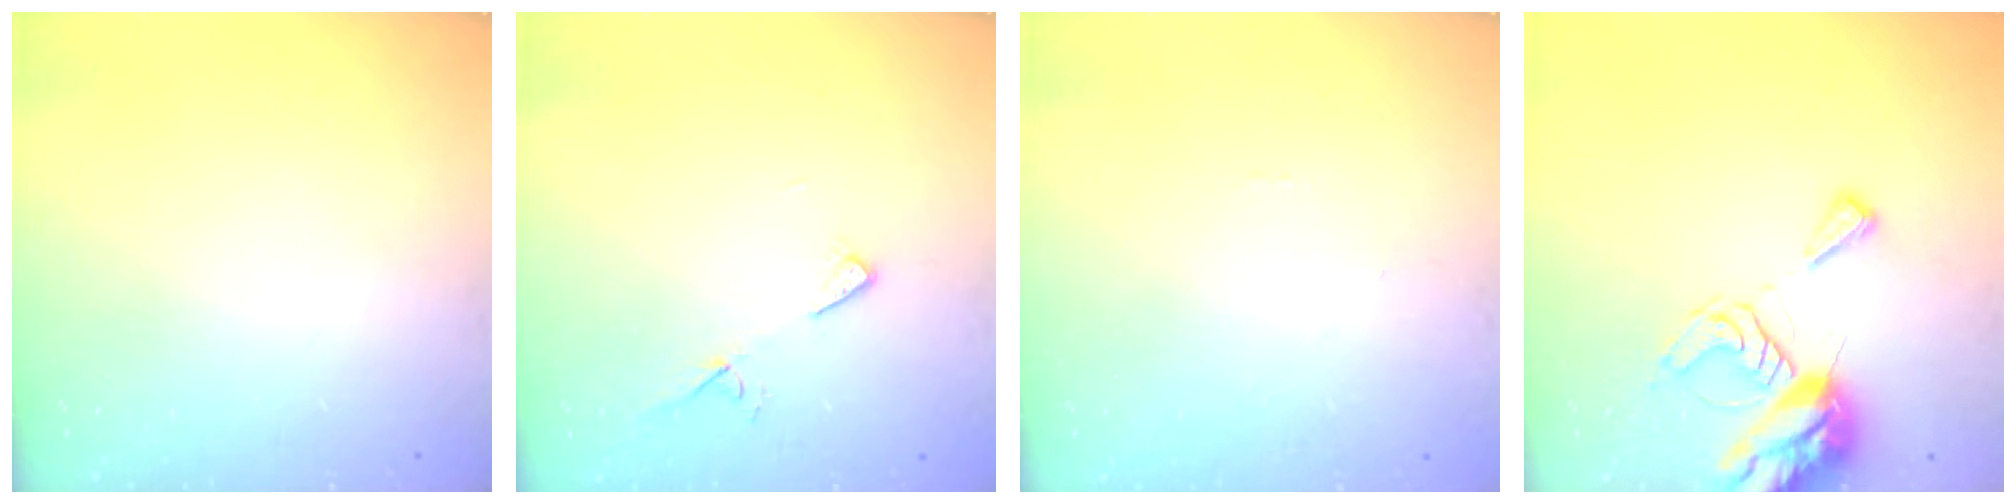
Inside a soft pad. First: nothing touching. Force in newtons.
{"total": 6.2, "press": 6.2, "slide": 0.7}
{"total": 0.0}
{"total": 10.5, "press": 10.5, "slide": 1.0}